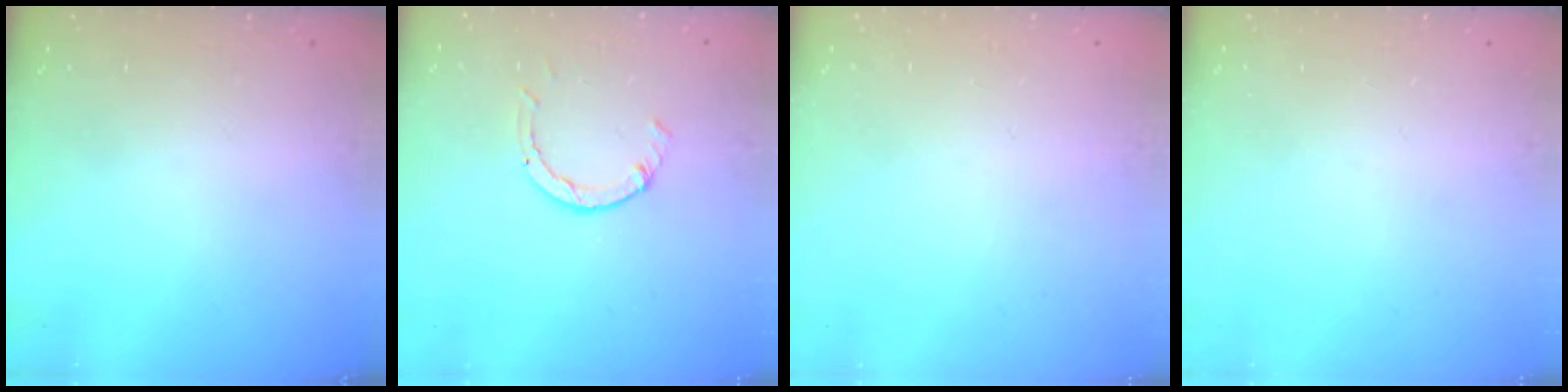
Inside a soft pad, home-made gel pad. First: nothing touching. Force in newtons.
{"total": 2.6, "press": 2.5, "slide": 0.3}
{"total": 2.4, "press": 2.4, "slide": 0.2}
{"total": 0.0}